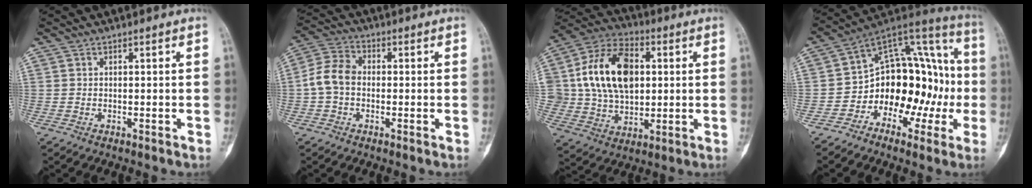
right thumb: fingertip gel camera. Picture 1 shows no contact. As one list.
[{"total": 6.9, "force": [-0.8, 5.1, 4.6], "torque": [-0.085, 0.023, -0.027]}, {"total": 19.4, "force": [3.1, 13.2, 13.8], "torque": [-0.221, 0.011, 0.057]}, {"total": 19.2, "force": [-4.0, 13.2, 13.4], "torque": [-0.124, 0.096, -0.059]}]